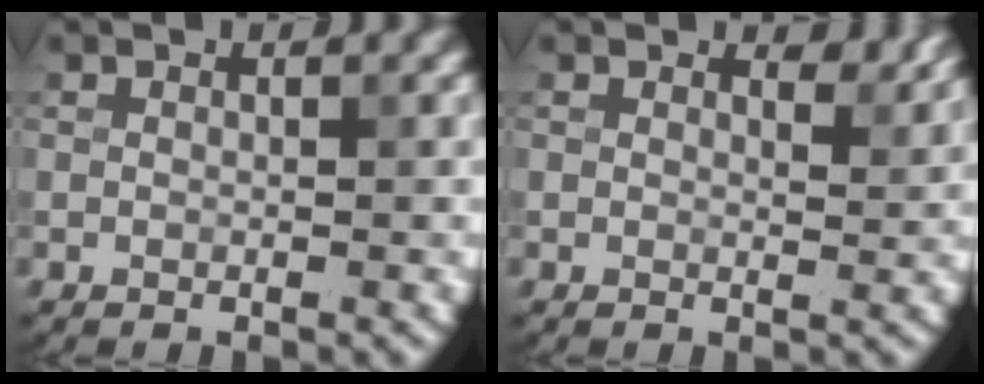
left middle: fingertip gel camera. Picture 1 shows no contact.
{"total": 1.6, "force": [1.4, 0.4, 0.7], "torque": [-0.008, -0.003, 0.019]}